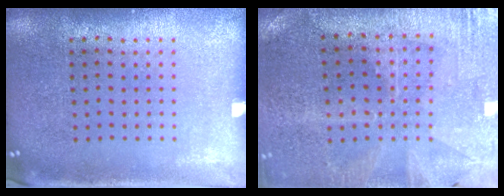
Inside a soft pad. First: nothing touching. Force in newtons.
{"total": 0.7, "press": 0.6, "slide": 0.3}